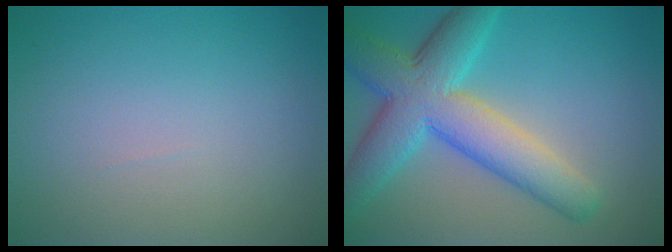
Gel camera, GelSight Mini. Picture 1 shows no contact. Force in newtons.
{"total": 8.5, "press": 8.5, "slide": 0.2}